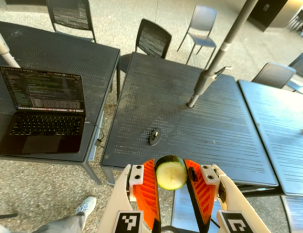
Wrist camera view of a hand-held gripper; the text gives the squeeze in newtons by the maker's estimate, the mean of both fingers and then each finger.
{"total": 10.5, "left": 9.9, "right": 11.0}